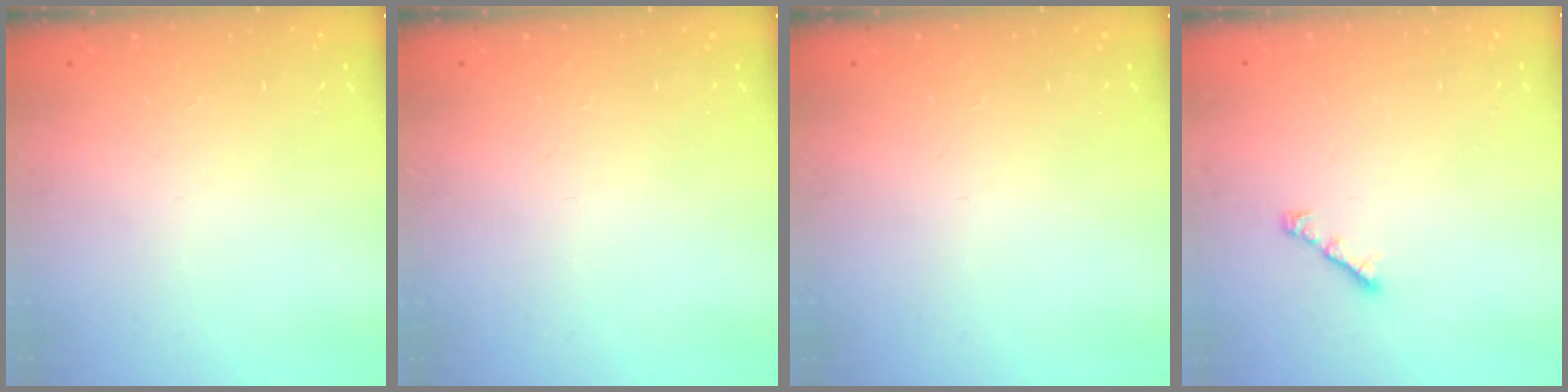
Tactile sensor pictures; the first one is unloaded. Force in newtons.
{"total": 0.0}
{"total": 0.0}
{"total": 2.6, "press": 2.5, "slide": 0.7}